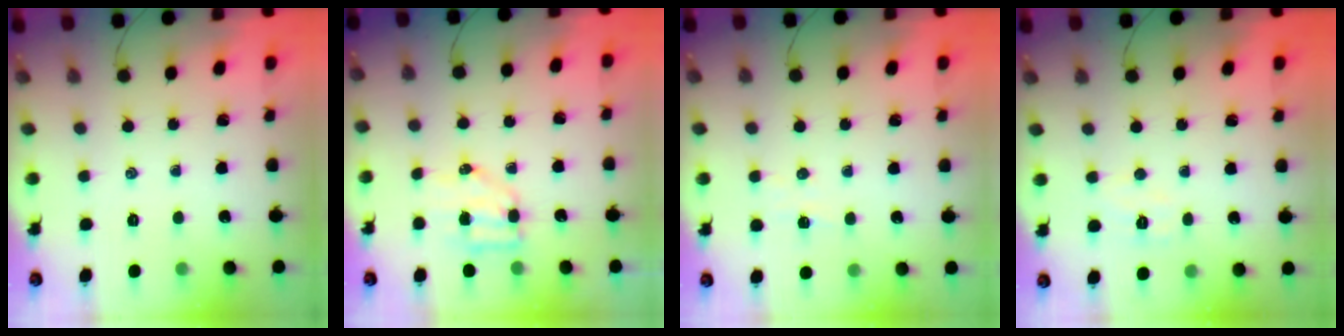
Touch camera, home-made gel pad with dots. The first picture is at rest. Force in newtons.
{"total": 6.3, "press": 6.2, "slide": 0.9}
{"total": 4.2, "press": 4.1, "slide": 0.9}
{"total": 5.9, "press": 5.8, "slide": 1.0}